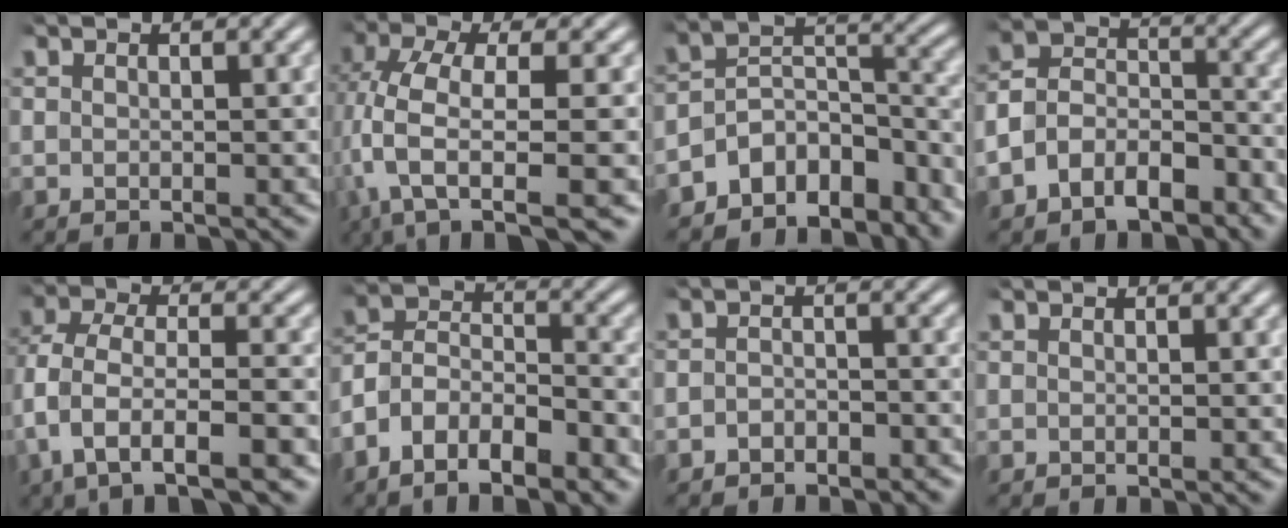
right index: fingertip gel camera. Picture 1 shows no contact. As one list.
[{"total": 9.1, "force": [-3.9, 4.3, 7.0], "torque": [-0.174, -0.047, -0.040]}, {"total": 9.8, "force": [-6.1, 5.9, 4.9], "torque": [-0.083, -0.032, -0.094]}, {"total": 7.8, "force": [-3.6, 6.1, 3.2], "torque": [-0.078, -0.023, -0.066]}, {"total": 7.9, "force": [-3.0, 4.6, 5.7], "torque": [-0.136, -0.039, -0.035]}, {"total": 9.4, "force": [-3.8, 7.8, 3.6], "torque": [-0.099, -0.025, -0.082]}, {"total": 2.6, "force": [-2.5, 0.9, 0.0], "torque": [0.004, -0.008, -0.043]}, {"total": 0.0}]